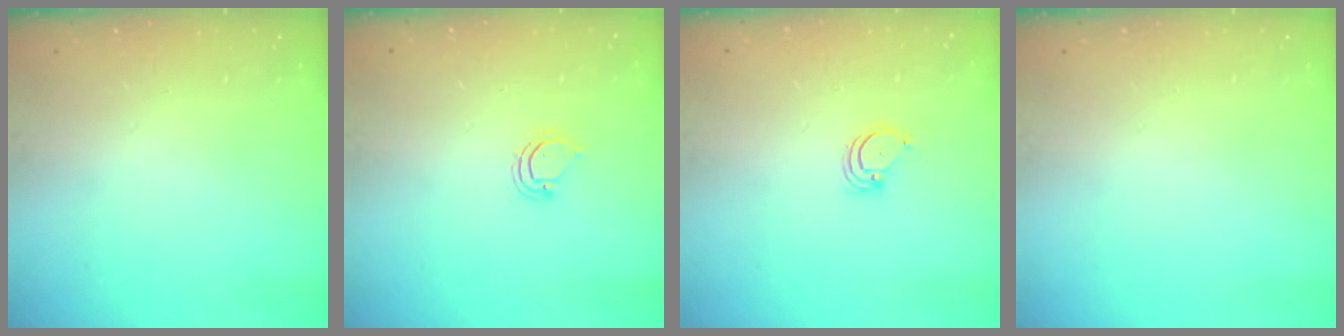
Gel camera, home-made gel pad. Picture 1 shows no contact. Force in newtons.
{"total": 4.4, "press": 4.4, "slide": 0.2}
{"total": 3.4, "press": 3.3, "slide": 0.3}
{"total": 0.0}